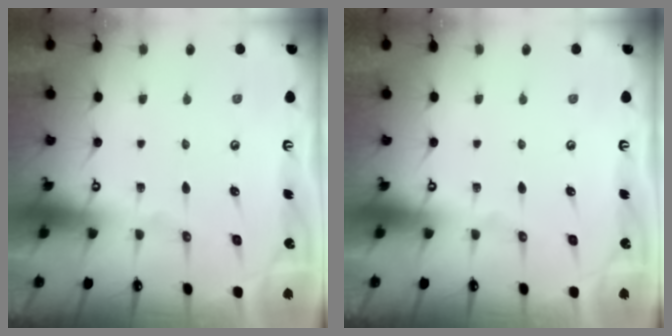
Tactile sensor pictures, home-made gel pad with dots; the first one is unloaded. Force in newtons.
{"total": 0.0}